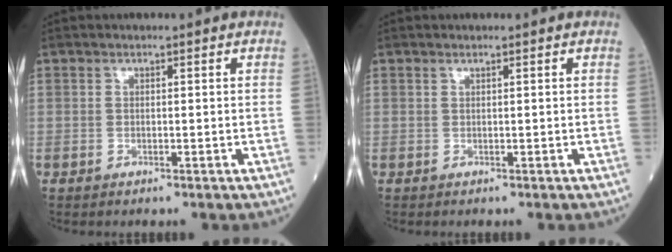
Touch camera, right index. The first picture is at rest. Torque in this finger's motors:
{"motor_torque": [-0.04, 0.04, -0.02, 0.00]}